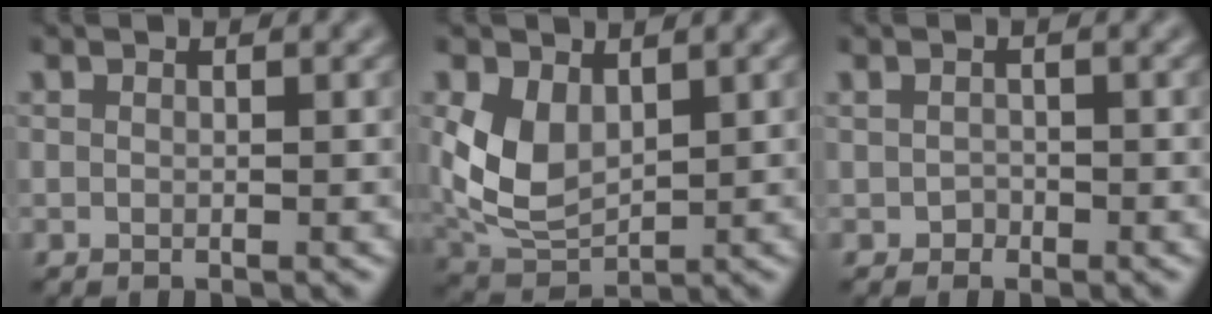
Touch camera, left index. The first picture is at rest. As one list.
[{"total": 4.7, "force": [0.5, 3.1, 3.5], "torque": [-0.086, -0.005, 0.024]}, {"total": 1.0, "force": [-0.9, 0.4, -0.3], "torque": [0.003, -0.002, -0.011]}]